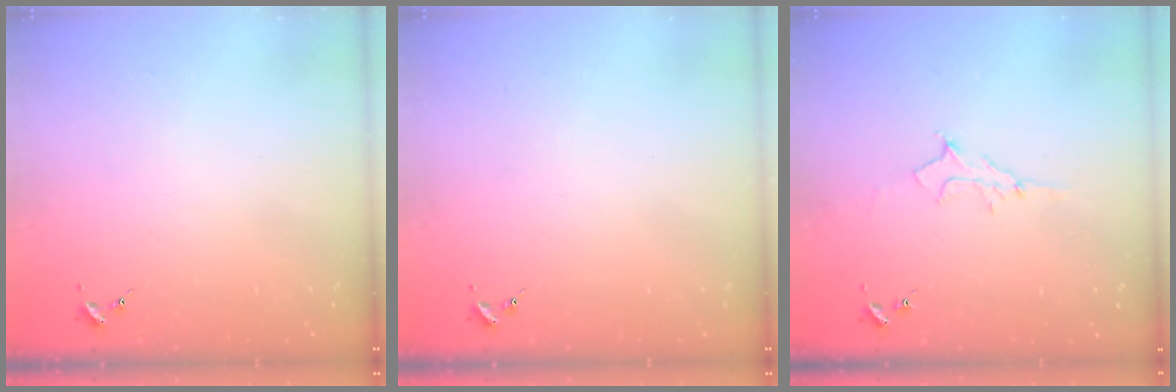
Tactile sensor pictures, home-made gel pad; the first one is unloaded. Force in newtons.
{"total": 0.0}
{"total": 8.2, "press": 8.2, "slide": 1.0}